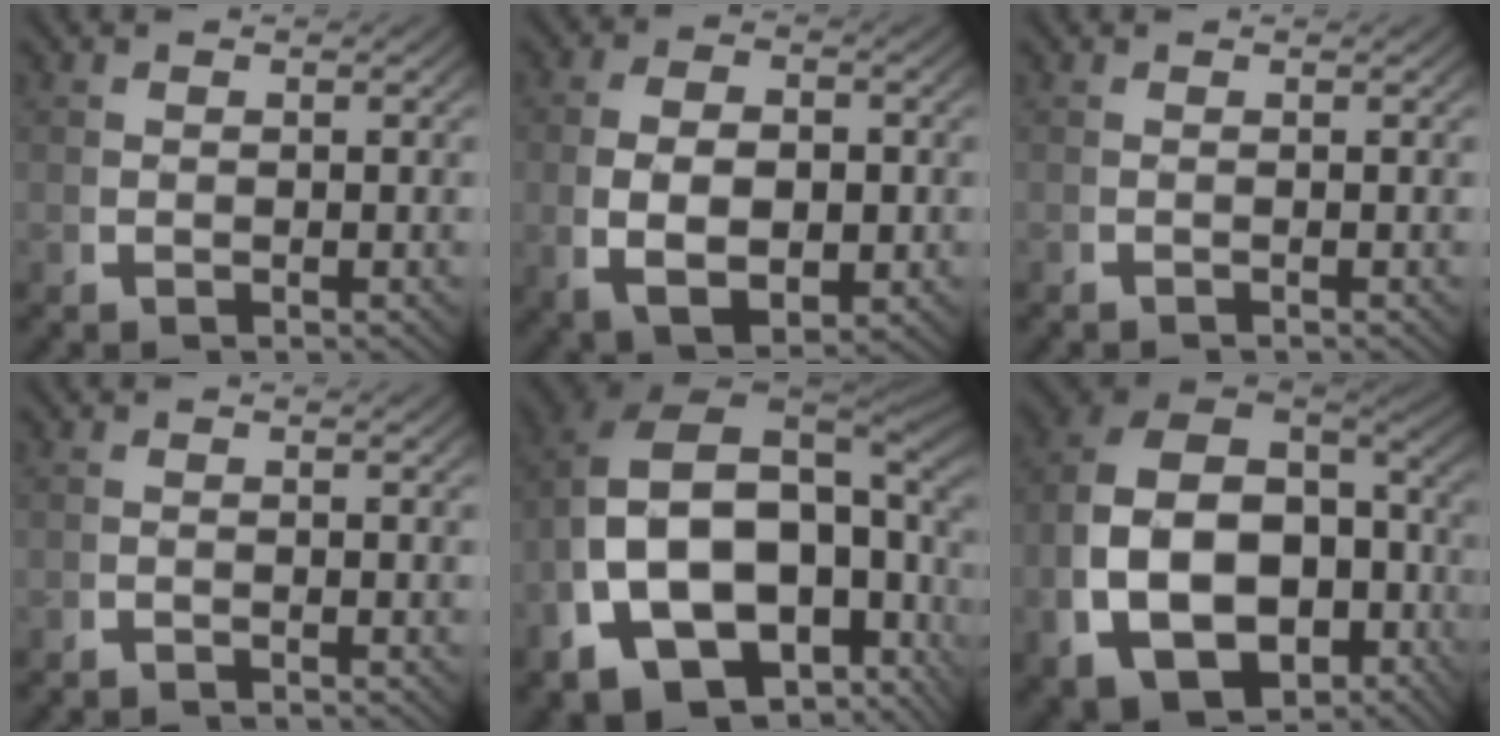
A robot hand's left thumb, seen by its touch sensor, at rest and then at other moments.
{"total": 7.4, "force": [-1.0, 4.5, 5.8], "torque": [-0.122, -0.027, 0.004]}
{"total": 1.0, "force": [-0.4, -0.9, -0.2], "torque": [0.007, 0.005, -0.005]}
{"total": 1.3, "force": [-1.0, -0.8, -0.2], "torque": [0.007, 0.002, -0.016]}
{"total": 19.5, "force": [-1.2, 13.5, 14.0], "torque": [-0.287, -0.042, -0.007]}
{"total": 15.5, "force": [-1.4, 10.7, 11.1], "torque": [-0.246, -0.048, 0.007]}